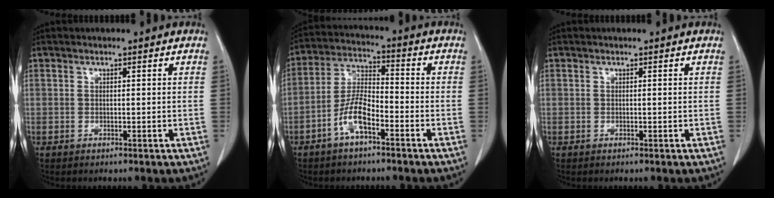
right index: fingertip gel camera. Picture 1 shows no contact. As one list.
[{"total": 7.3, "force": [-3.7, 2.3, 5.9], "torque": [-0.132, 0.008, -0.073]}, {"total": 0.0}]